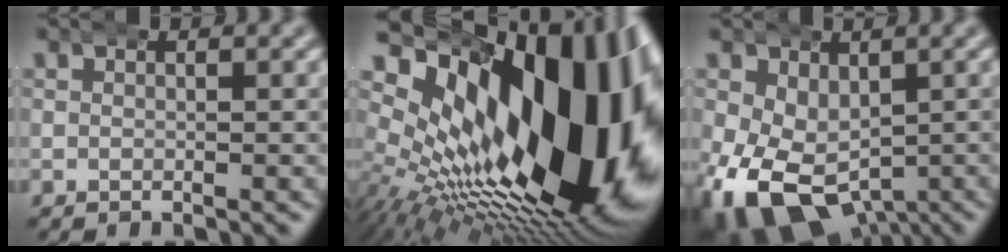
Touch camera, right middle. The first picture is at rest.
{"total": 27.8, "force": [2.9, 15.8, 22.6], "torque": [-0.360, -0.029, 0.067]}
{"total": 11.6, "force": [-4.5, 8.6, 6.4], "torque": [-0.147, -0.079, -0.045]}